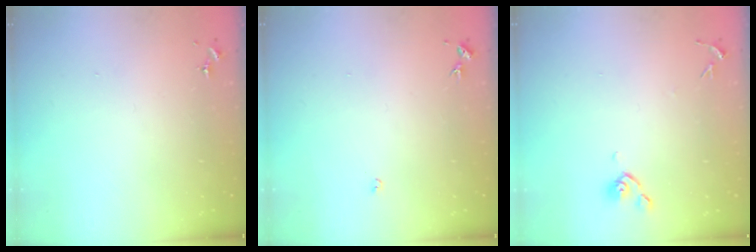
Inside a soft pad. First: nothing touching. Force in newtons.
{"total": 2.7, "press": 2.7, "slide": 0.5}
{"total": 5.8, "press": 5.8, "slide": 0.7}